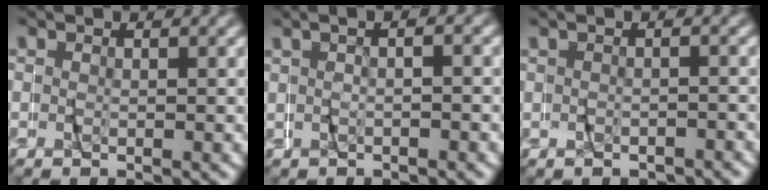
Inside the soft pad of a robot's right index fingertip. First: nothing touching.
{"total": 0.6, "force": [-0.3, -0.2, 0.4], "torque": [-0.011, 0.011, -0.009]}
{"total": 1.0, "force": [-0.7, 0.5, 0.4], "torque": [-0.015, 0.001, -0.011]}